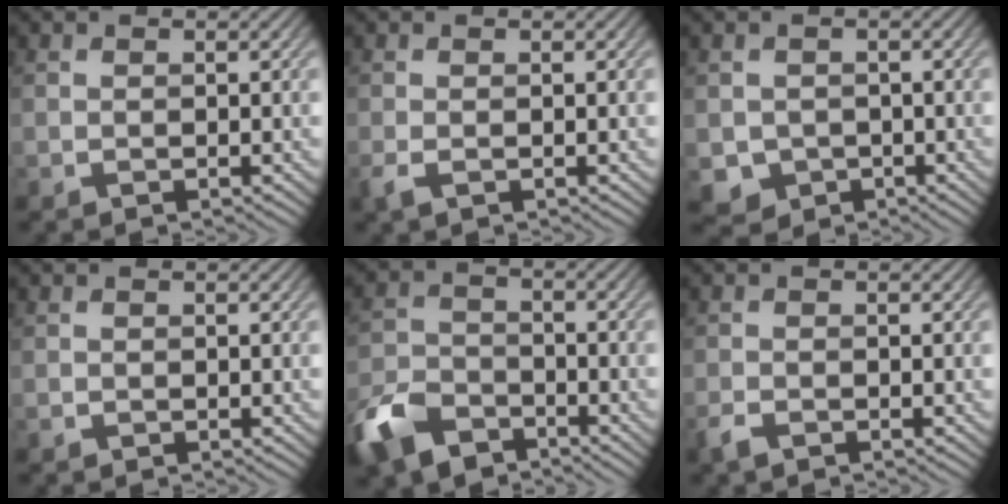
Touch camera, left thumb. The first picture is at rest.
{"total": 1.6, "force": [-0.7, 0.9, 1.2], "torque": [-0.036, -0.009, -0.016]}
{"total": 3.3, "force": [-0.9, 3.0, 0.8], "torque": [-0.030, -0.019, -0.019]}
{"total": 0.6, "force": [-0.3, 0.5, 0.1], "torque": [-0.002, -0.007, -0.006]}
{"total": 8.6, "force": [-5.9, 4.7, 4.1], "torque": [-0.100, -0.014, -0.128]}
{"total": 1.8, "force": [-1.3, 0.8, 0.9], "torque": [-0.023, -0.005, -0.029]}